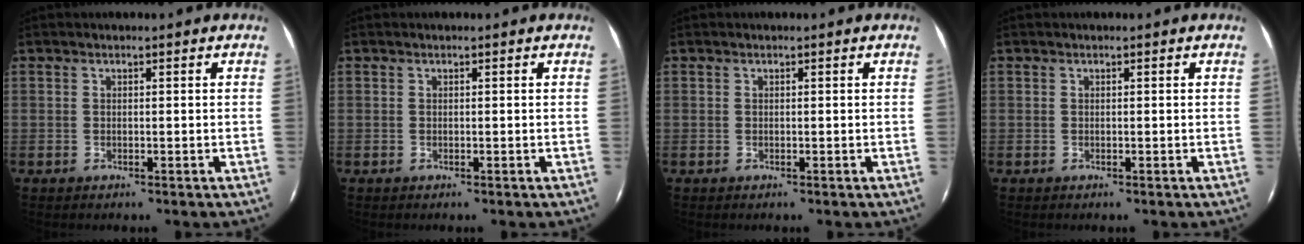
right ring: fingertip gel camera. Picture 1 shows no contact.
{"total": 0.0}
{"total": 0.0}
{"total": 0.0}